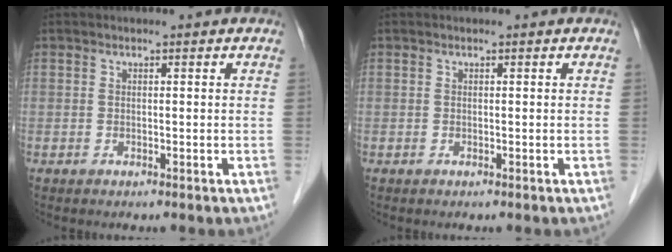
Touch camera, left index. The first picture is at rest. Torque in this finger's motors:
{"motor_torque": [0.00, 0.00, 0.00, 0.00]}